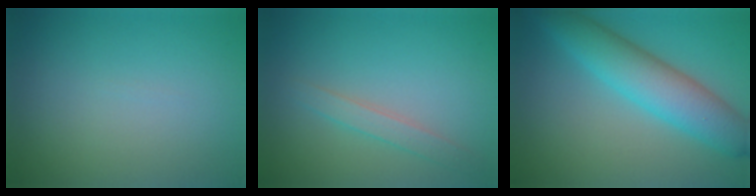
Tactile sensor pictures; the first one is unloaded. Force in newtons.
{"total": 1.8, "press": 1.8, "slide": 0.1}
{"total": 6.7, "press": 6.7, "slide": 0.1}